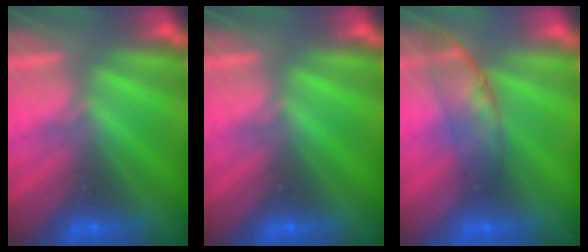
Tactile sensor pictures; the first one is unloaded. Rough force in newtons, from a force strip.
{"total": 0.0}
{"total": 2.6}